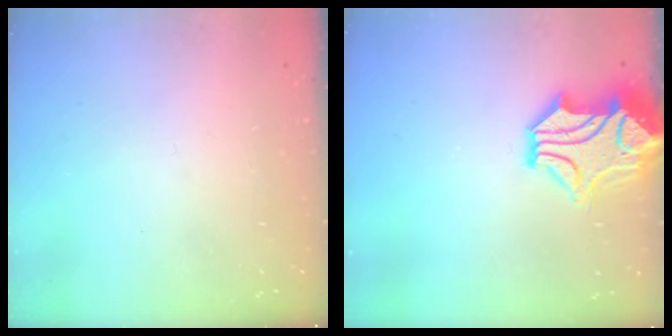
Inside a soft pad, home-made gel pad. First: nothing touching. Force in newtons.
{"total": 2.8, "press": 2.4, "slide": 1.3}